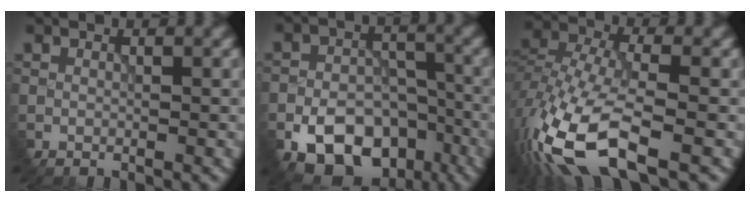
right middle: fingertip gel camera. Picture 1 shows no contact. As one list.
[{"total": 9.2, "force": [-4.9, 6.0, 4.9], "torque": [-0.078, -0.004, -0.074]}, {"total": 12.0, "force": [-6.3, 4.6, 9.1], "torque": [-0.208, -0.009, -0.122]}]